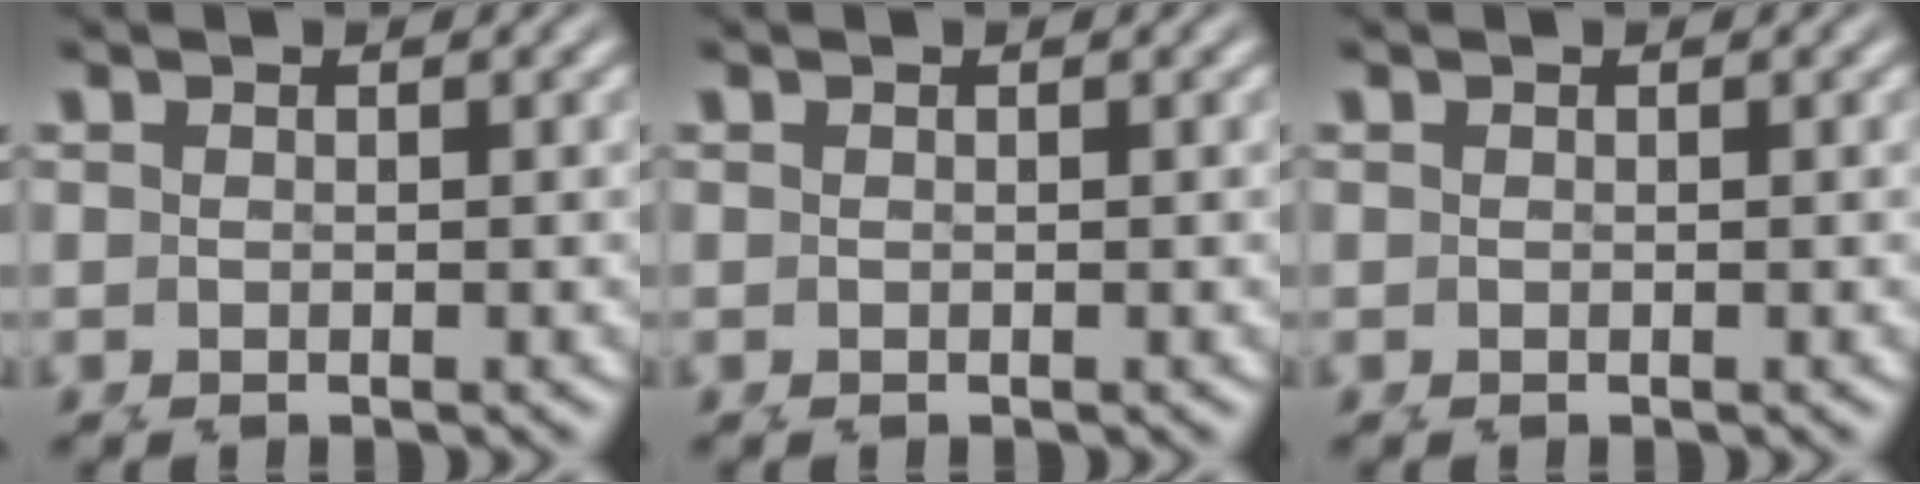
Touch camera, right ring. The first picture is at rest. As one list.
[{"total": 0.0}, {"total": 0.0}]